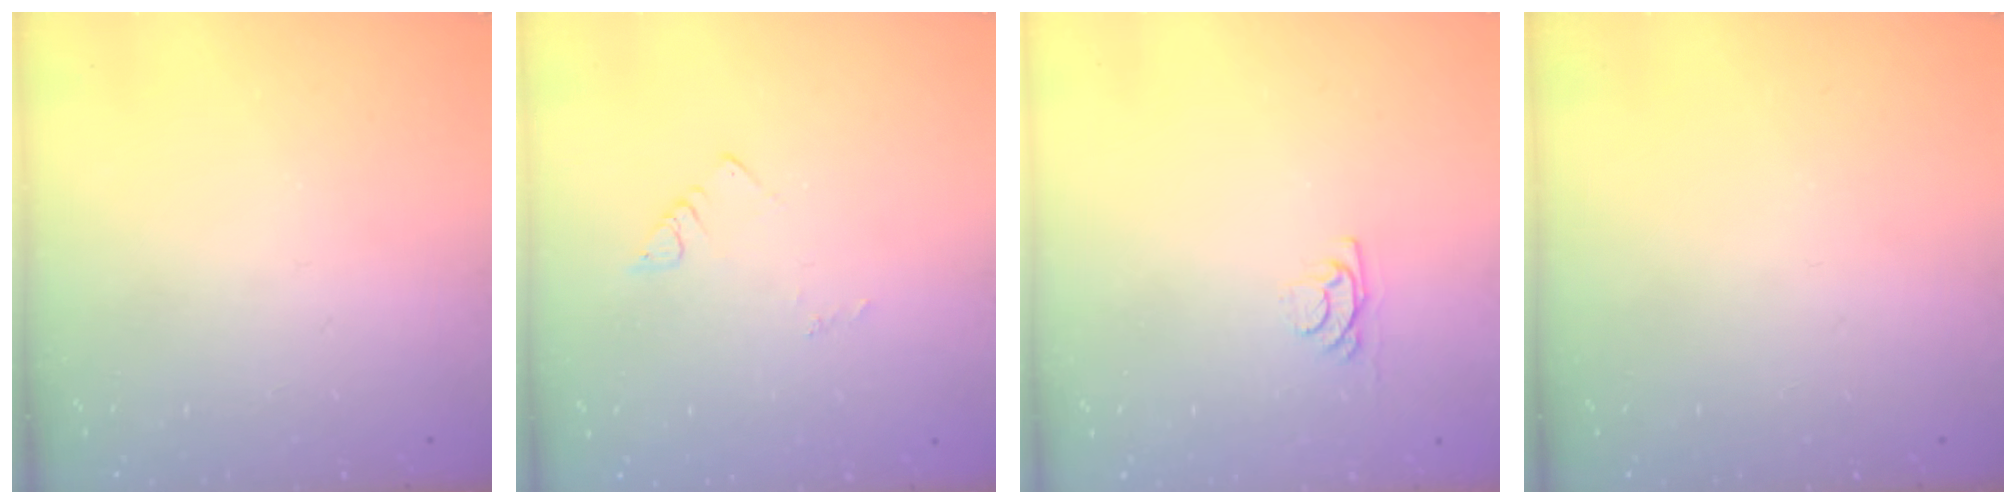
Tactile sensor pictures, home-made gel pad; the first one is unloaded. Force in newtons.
{"total": 3.2, "press": 3.2, "slide": 0.3}
{"total": 3.8, "press": 3.8, "slide": 0.4}
{"total": 0.0}